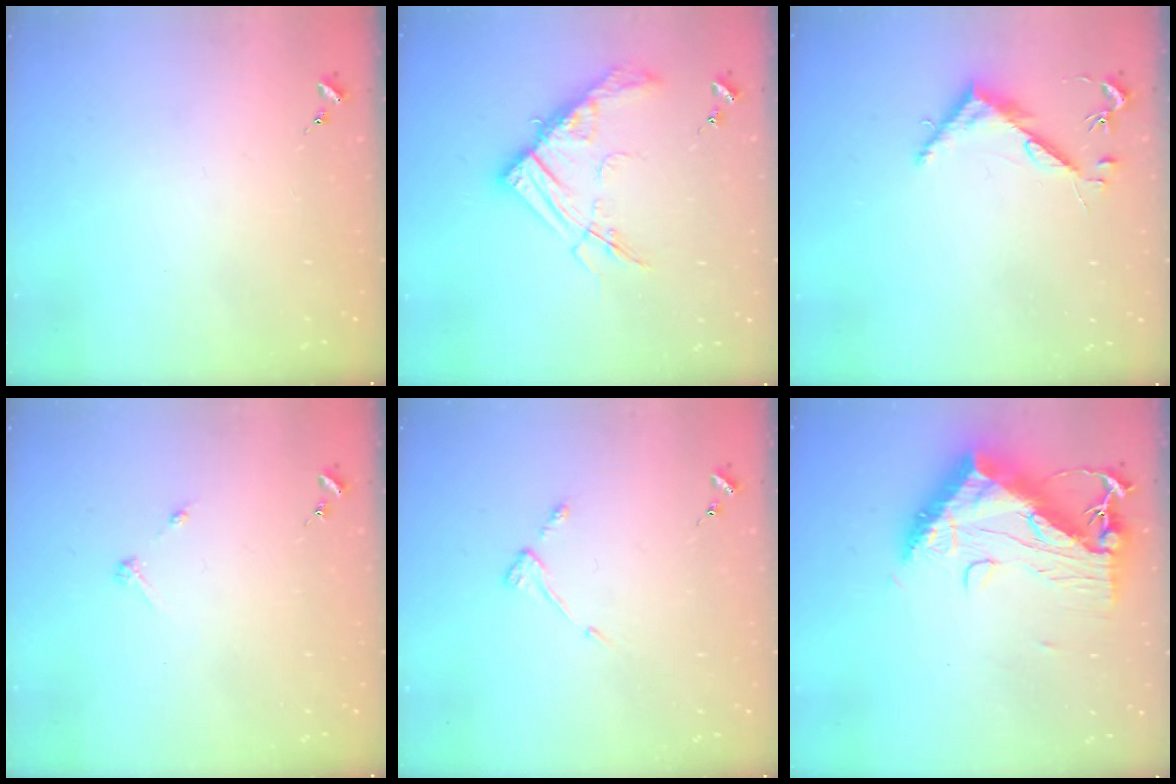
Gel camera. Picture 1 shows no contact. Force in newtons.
{"total": 15.4, "press": 15.3, "slide": 1.8}
{"total": 5.1, "press": 5.1, "slide": 0.3}
{"total": 2.6, "press": 2.6, "slide": 0.3}
{"total": 4.2, "press": 4.1, "slide": 0.7}
{"total": 18.8, "press": 18.7, "slide": 1.7}